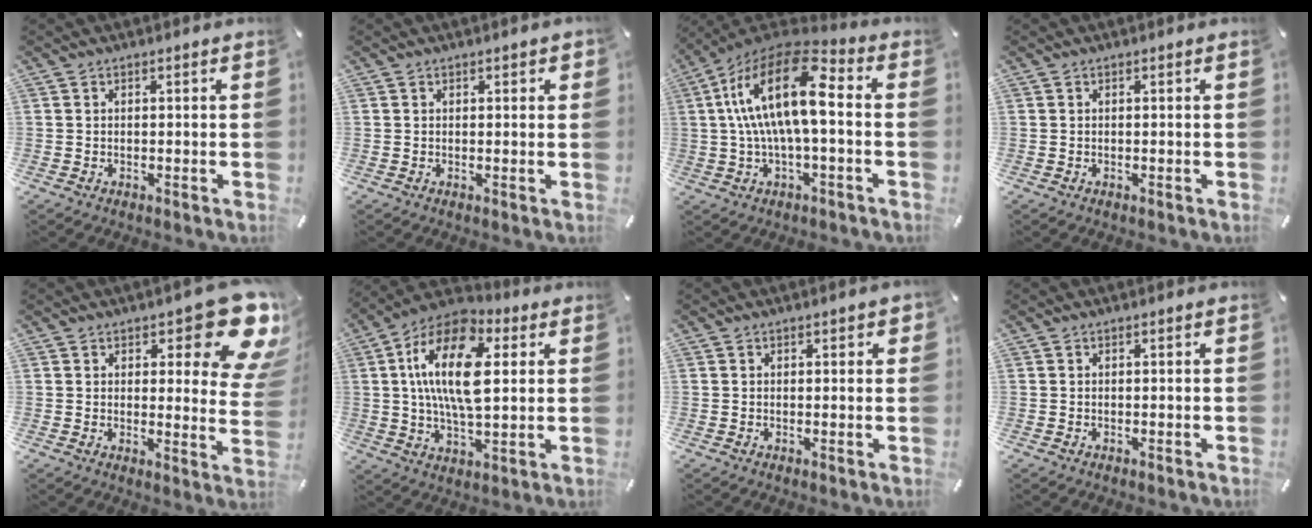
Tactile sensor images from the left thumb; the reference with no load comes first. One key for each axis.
{"total": 0.6, "fx": 0.3, "fy": 0.4, "fz": 0.3, "tx": -0.006, "ty": 0.003, "tz": 0.005}
{"total": 19.1, "fx": 1.7, "fy": 7.8, "fz": 17.3, "tx": -0.342, "ty": -0.003, "tz": 0.024}
{"total": 0.0}
{"total": 15.8, "fx": 8.9, "fy": 6.1, "fz": 11.5, "tx": -0.134, "ty": -0.075, "tz": 0.151}
{"total": 18.2, "fx": 4.0, "fy": 9.4, "fz": 15.1, "tx": -0.301, "ty": -0.003, "tz": 0.063}
{"total": 1.0, "fx": 0.4, "fy": 0.6, "fz": 0.6, "tx": -0.004, "ty": 0.002, "tz": 0.005}
{"total": 0.0}